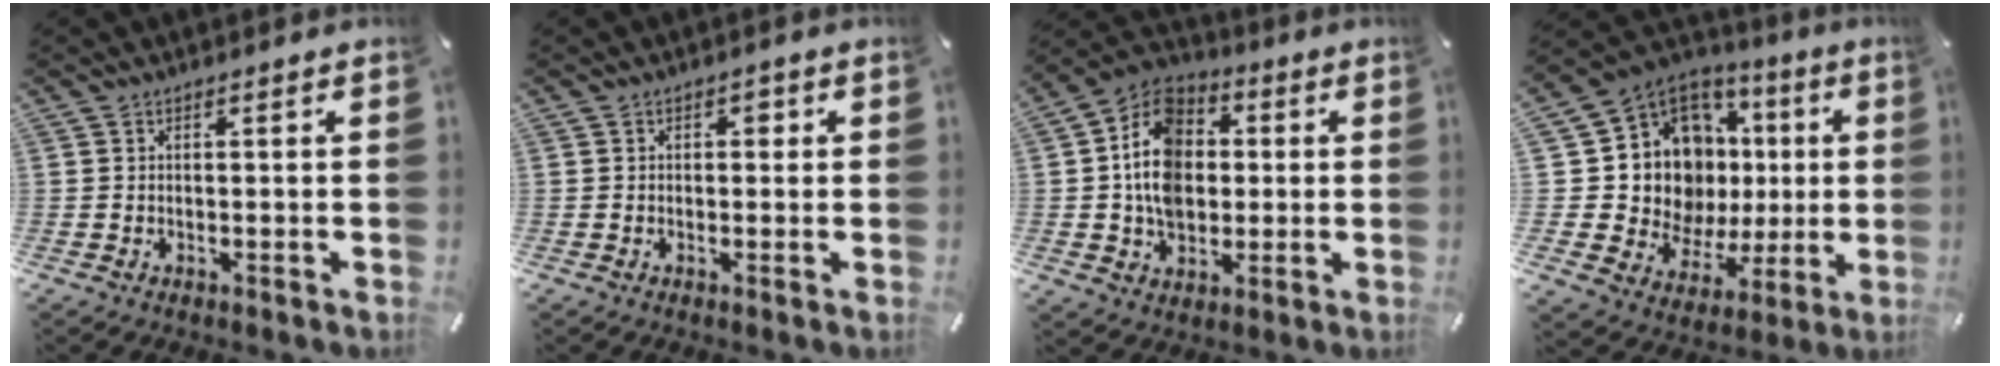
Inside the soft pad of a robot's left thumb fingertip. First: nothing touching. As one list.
[{"total": 1.6, "force": [0.3, 1.3, 1.0], "torque": [-0.005, 0.002, -0.002]}, {"total": 13.1, "force": [0.1, 10.9, 7.3], "torque": [-0.151, 0.015, -0.001]}, {"total": 16.7, "force": [2.7, 14.5, 7.9], "torque": [-0.156, -0.043, 0.076]}]